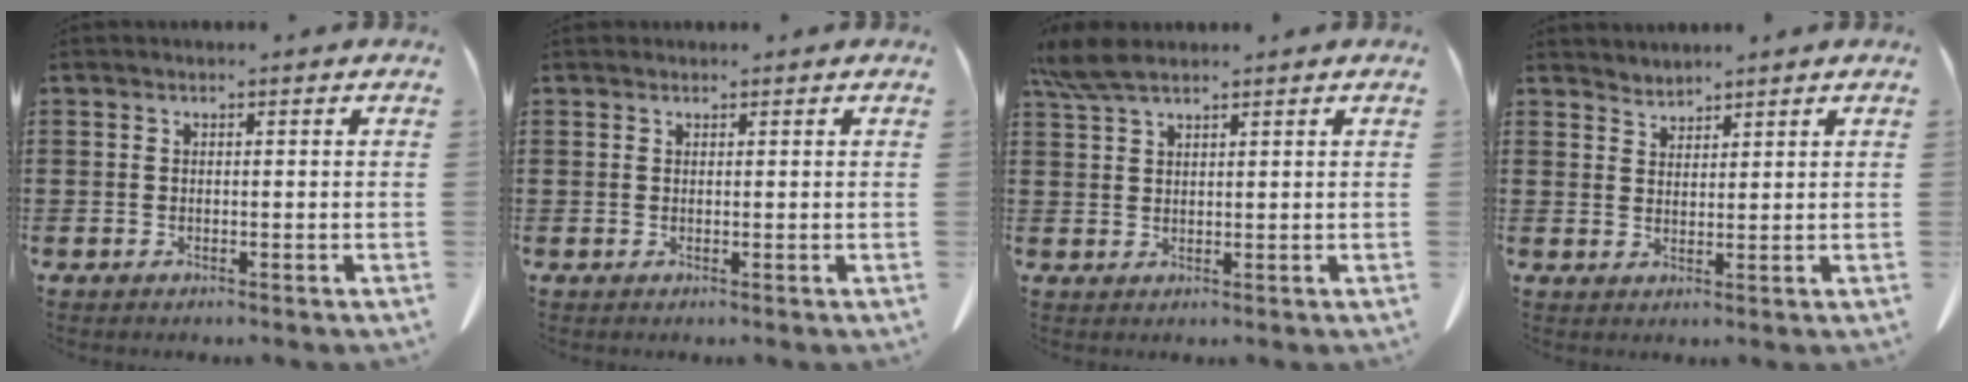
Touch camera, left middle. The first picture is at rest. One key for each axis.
{"total": 0.6, "fx": 0.6, "fy": 0.3, "fz": 0.0, "tx": -0.002, "ty": 0.001, "tz": 0.011}
{"total": 4.9, "fx": 3.6, "fy": 1.2, "fz": 3.0, "tx": -0.076, "ty": -0.001, "tz": 0.066}
{"total": 2.2, "fx": 2.2, "fy": 0.0, "fz": -0.4, "tx": 0.001, "ty": -0.007, "tz": 0.042}